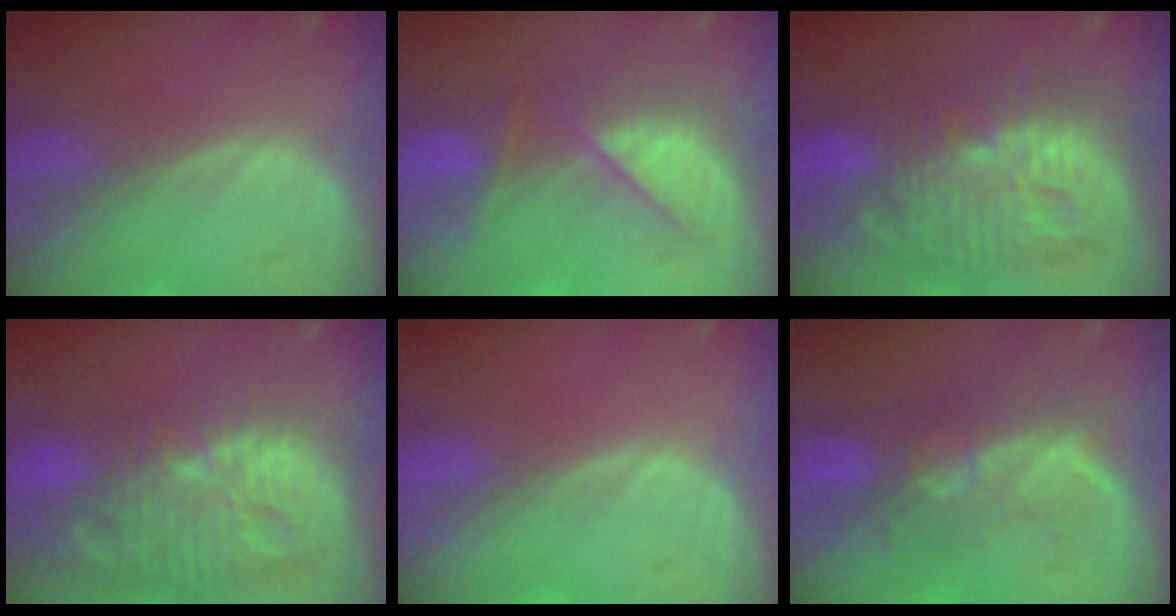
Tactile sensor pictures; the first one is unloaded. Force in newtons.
{"total": 7.4, "press": 7.4, "slide": 0.5}
{"total": 13.5, "press": 13.4, "slide": 1.4}
{"total": 14.3, "press": 12.4, "slide": 7.2}
{"total": 0.0}
{"total": 9.7, "press": 8.4, "slide": 5.0}